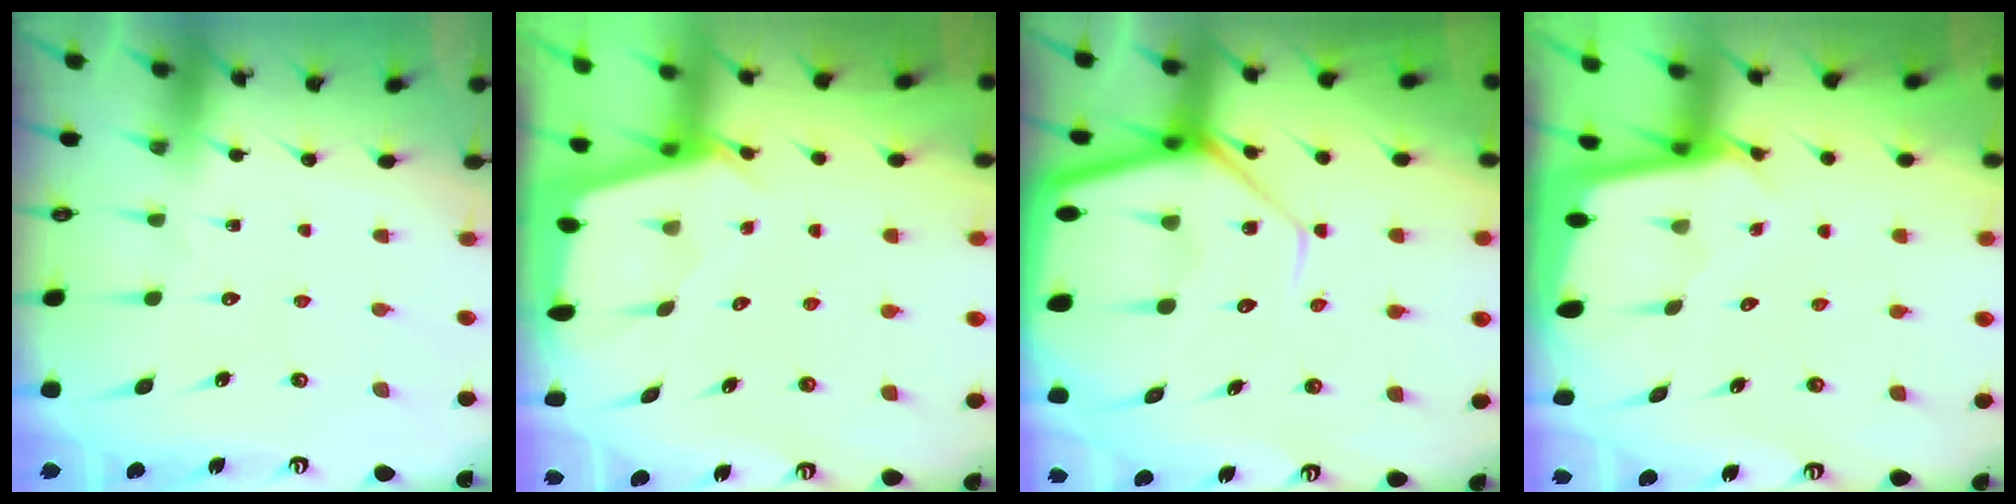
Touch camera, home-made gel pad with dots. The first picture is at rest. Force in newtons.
{"total": 2.4, "press": 2.4, "slide": 0.3}
{"total": 15.8, "press": 15.7, "slide": 1.5}
{"total": 2.4, "press": 2.4, "slide": 0.1}